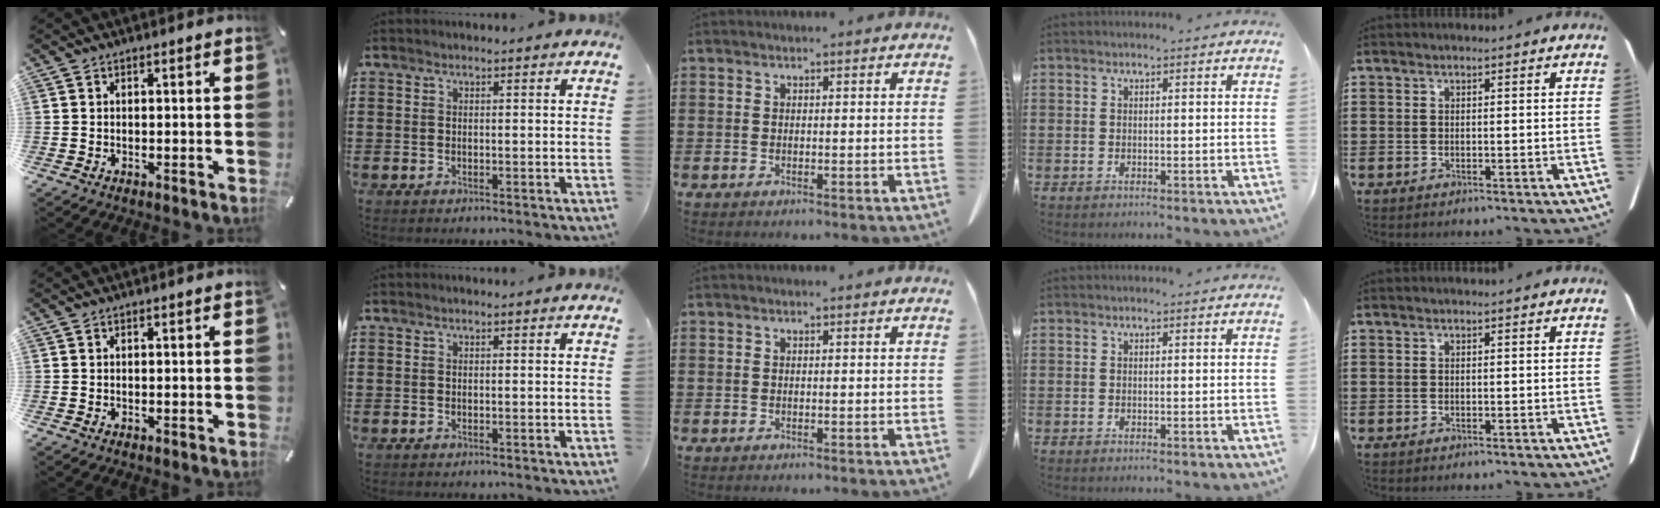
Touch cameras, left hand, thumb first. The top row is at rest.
{}